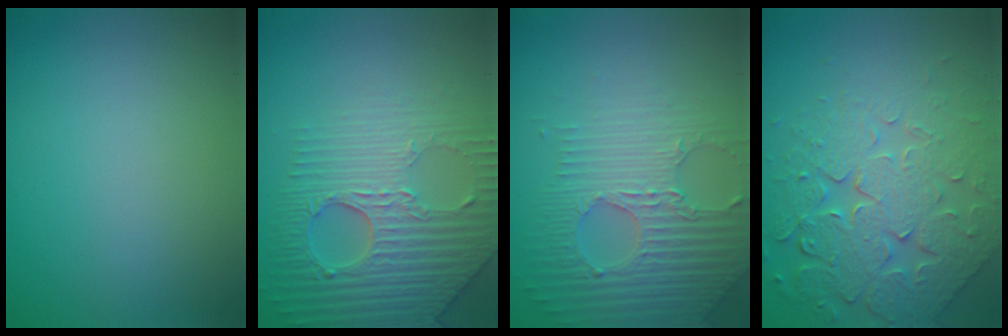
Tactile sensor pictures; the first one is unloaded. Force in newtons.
{"total": 5.8, "press": 5.1, "slide": 2.9}
{"total": 4.7, "press": 4.3, "slide": 2.0}
{"total": 8.0, "press": 5.8, "slide": 5.4}